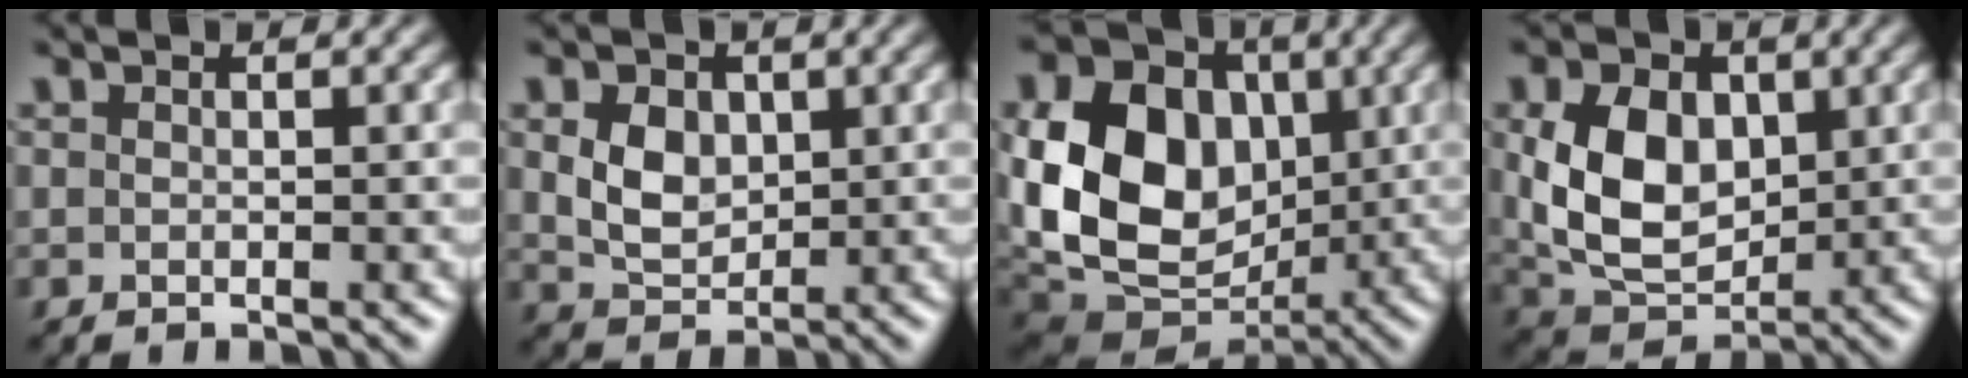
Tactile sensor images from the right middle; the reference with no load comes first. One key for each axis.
{"total": 3.8, "fx": 0.8, "fy": 2.8, "fz": 2.4, "tx": -0.052, "ty": -0.003, "tz": 0.015}
{"total": 13.4, "fx": 1.0, "fy": 9.8, "fz": 9.0, "tx": -0.185, "ty": 0.001, "tz": 0.008}
{"total": 8.1, "fx": 1.0, "fy": 5.7, "fz": 5.6, "tx": -0.121, "ty": -0.006, "tz": 0.022}